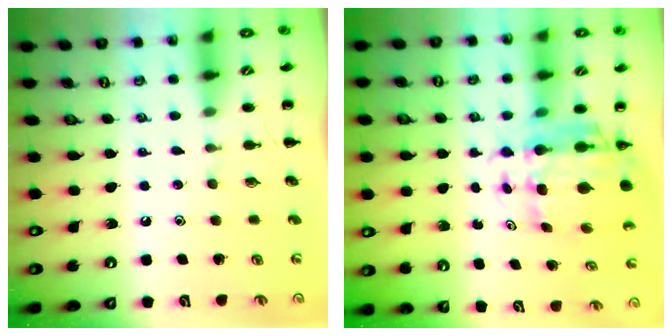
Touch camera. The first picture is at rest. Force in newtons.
{"total": 9.1, "press": 8.5, "slide": 3.3}